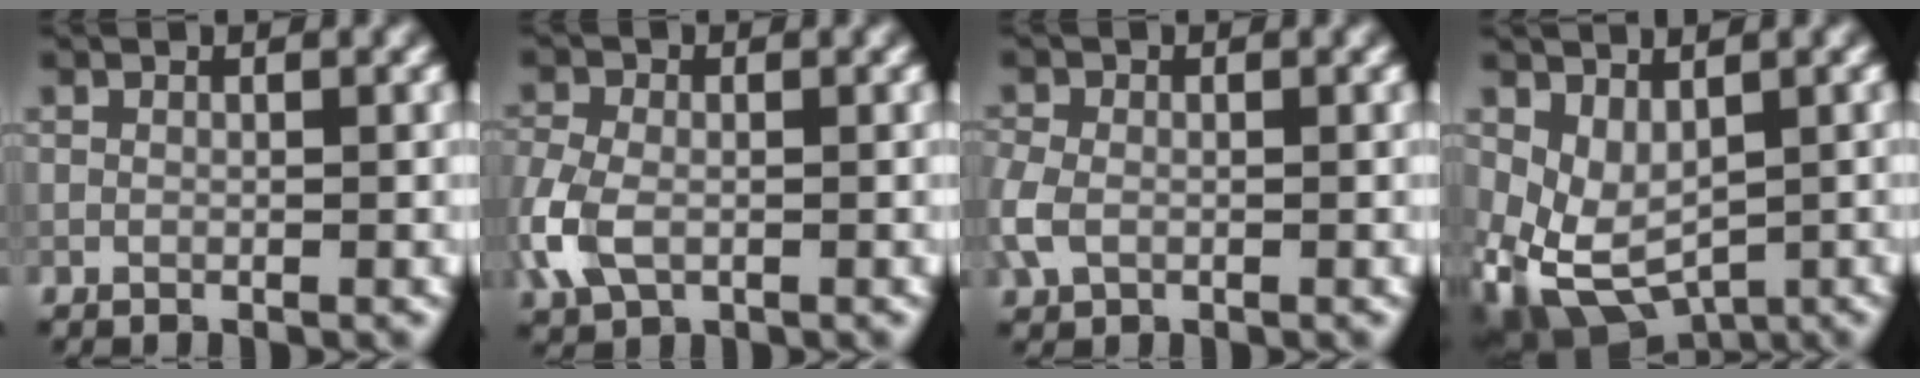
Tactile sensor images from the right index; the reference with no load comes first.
{"total": 4.7, "force": [-1.4, 3.1, 3.2], "torque": [-0.094, -0.005, -0.035]}
{"total": 2.9, "force": [-0.7, 2.2, 1.7], "torque": [-0.051, -0.003, -0.021]}
{"total": 4.9, "force": [0.1, 3.4, 3.6], "torque": [-0.078, -0.019, 0.012]}